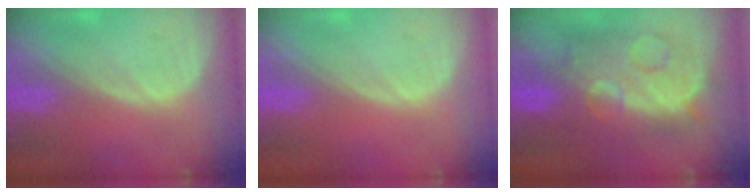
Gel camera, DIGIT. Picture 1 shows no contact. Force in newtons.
{"total": 0.0}
{"total": 11.7, "press": 11.6, "slide": 1.1}